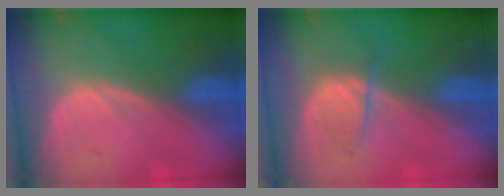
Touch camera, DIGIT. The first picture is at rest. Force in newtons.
{"total": 2.6, "press": 2.5, "slide": 0.5}